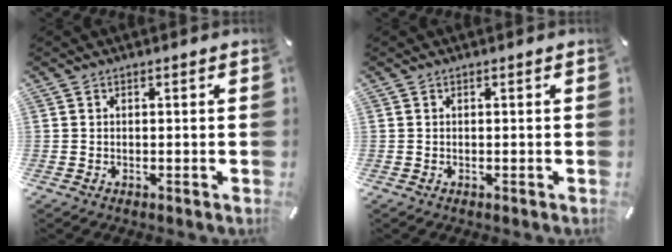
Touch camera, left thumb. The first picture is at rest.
{"total": 0.0}